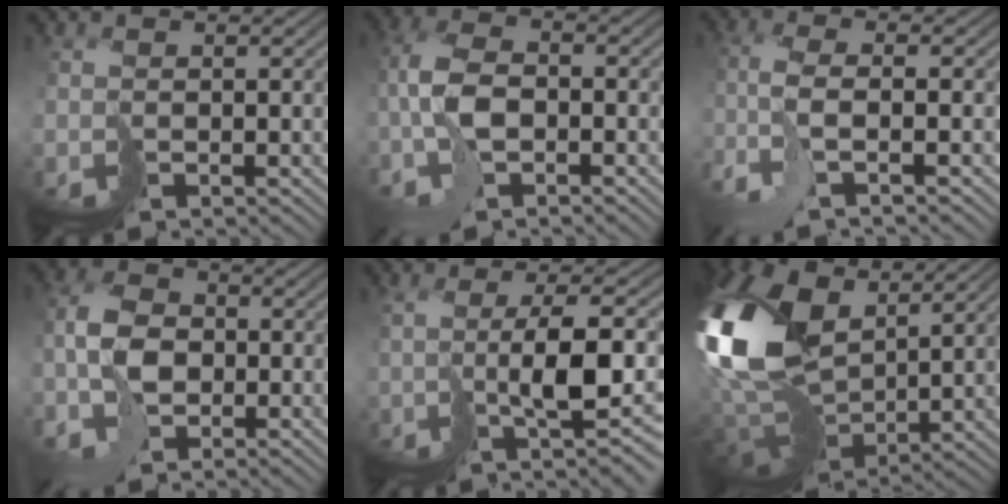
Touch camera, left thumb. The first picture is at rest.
{"total": 5.8, "force": [-1.7, 2.8, 4.8], "torque": [-0.109, 0.010, -0.045]}
{"total": 4.9, "force": [-2.5, 0.4, 4.3], "torque": [-0.083, 0.001, -0.063]}
{"total": 6.3, "force": [-2.0, 4.1, 4.3], "torque": [-0.099, 0.004, -0.053]}
{"total": 6.9, "force": [0.0, 0.9, 6.9], "torque": [-0.114, 0.002, 0.001]}
{"total": 18.3, "force": [3.2, 11.2, 14.1], "torque": [-0.356, 0.001, 0.070]}